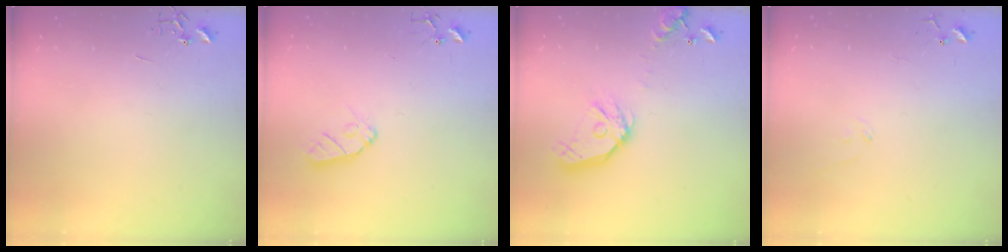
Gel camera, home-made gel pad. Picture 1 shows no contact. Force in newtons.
{"total": 8.2, "press": 8.1, "slide": 0.6}
{"total": 16.4, "press": 16.3, "slide": 2.4}
{"total": 6.6, "press": 6.5, "slide": 0.6}